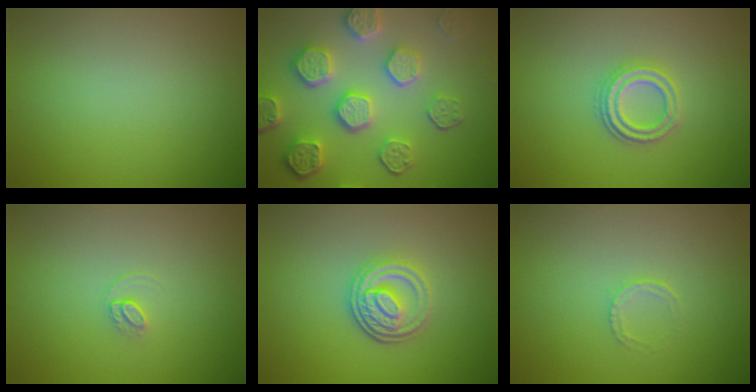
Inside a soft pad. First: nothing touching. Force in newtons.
{"total": 6.9, "press": 5.6, "slide": 4.1}
{"total": 2.7, "press": 2.5, "slide": 1.2}
{"total": 0.9, "press": 0.4, "slide": 0.8}
{"total": 4.1, "press": 3.2, "slide": 2.5}
{"total": 0.7, "press": 0.5, "slide": 0.5}